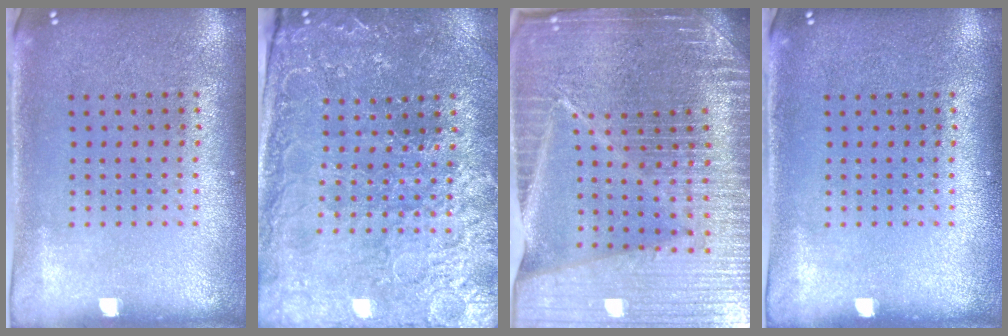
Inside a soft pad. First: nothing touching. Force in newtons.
{"total": 3.2, "press": 3.2, "slide": 0.4}
{"total": 6.7, "press": 5.8, "slide": 3.4}
{"total": 0.0}